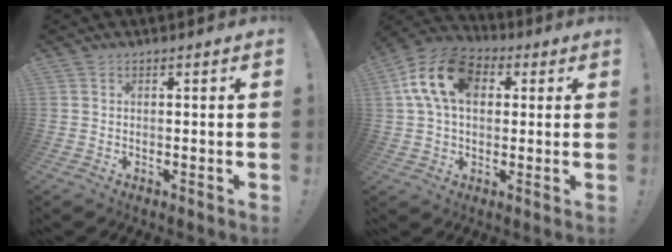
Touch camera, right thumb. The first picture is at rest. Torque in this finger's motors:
{"motor_torque": [0.06, 0.96, 1.58, -0.11, 0.09]}